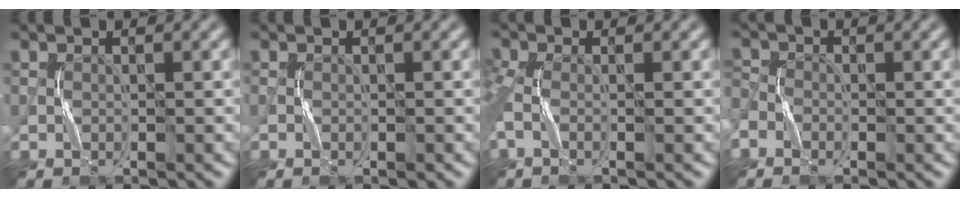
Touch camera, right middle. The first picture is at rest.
{"total": 0.7, "force": [-0.3, 0.3, 0.5], "torque": [-0.012, 0.000, -0.005]}
{"total": 3.8, "force": [-0.7, 2.0, 3.1], "torque": [-0.082, -0.003, -0.020]}
{"total": 2.0, "force": [-1.1, 1.4, 0.7], "torque": [-0.024, -0.001, -0.030]}